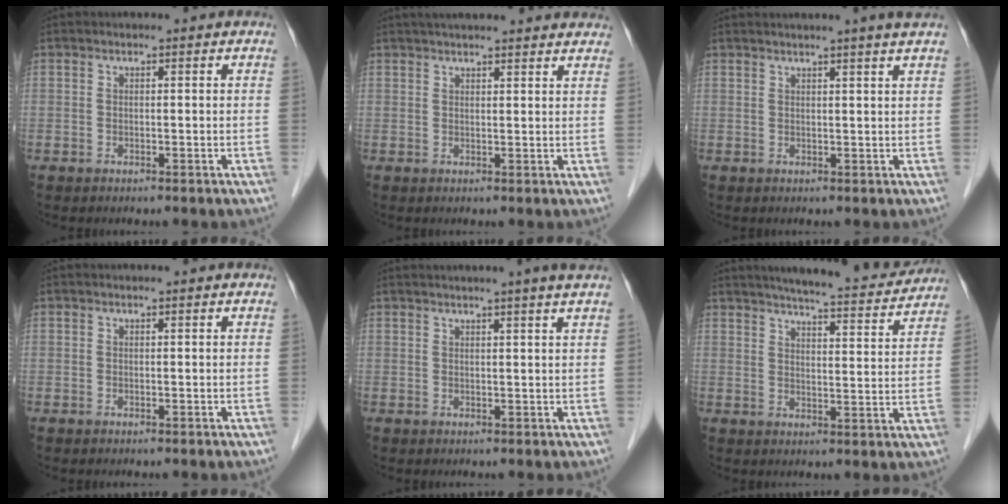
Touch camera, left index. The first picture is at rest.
{"total": 14.5, "force": [13.2, 1.7, 5.9], "torque": [-0.077, 0.037, 0.160]}
{"total": 4.1, "force": [3.3, -1.2, 2.1], "torque": [-0.031, 0.003, 0.038]}
{"total": 0.0}
{"total": 4.3, "force": [3.4, -1.2, 2.3], "torque": [-0.034, 0.003, 0.041]}
{"total": 16.0, "force": [14.7, 1.6, 6.2], "torque": [-0.087, -0.009, 0.186]}